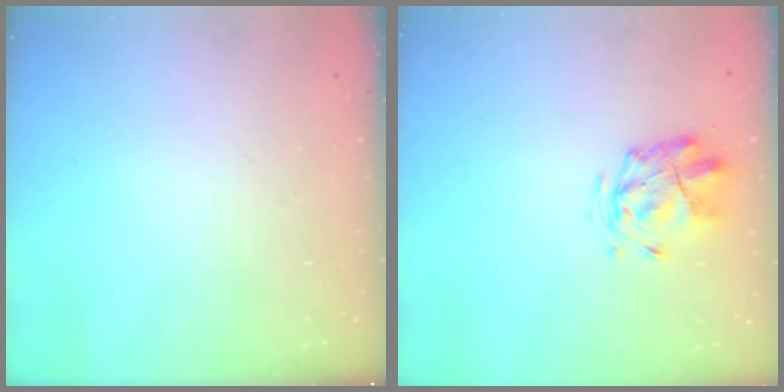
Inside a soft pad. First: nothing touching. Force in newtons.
{"total": 2.7, "press": 2.4, "slide": 1.2}